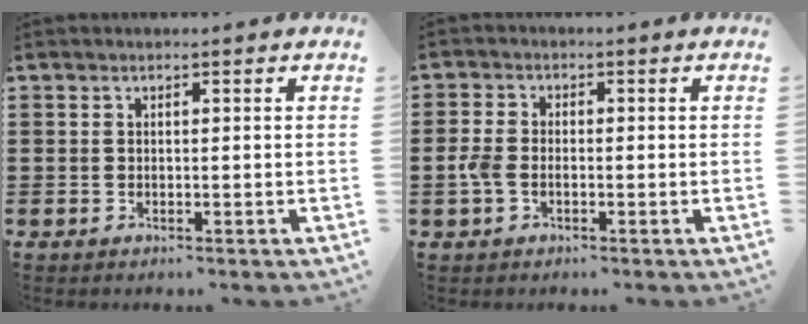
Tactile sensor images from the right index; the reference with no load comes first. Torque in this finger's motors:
{"motor_torque": [-0.09, 0.47, 0.00, 0.05]}